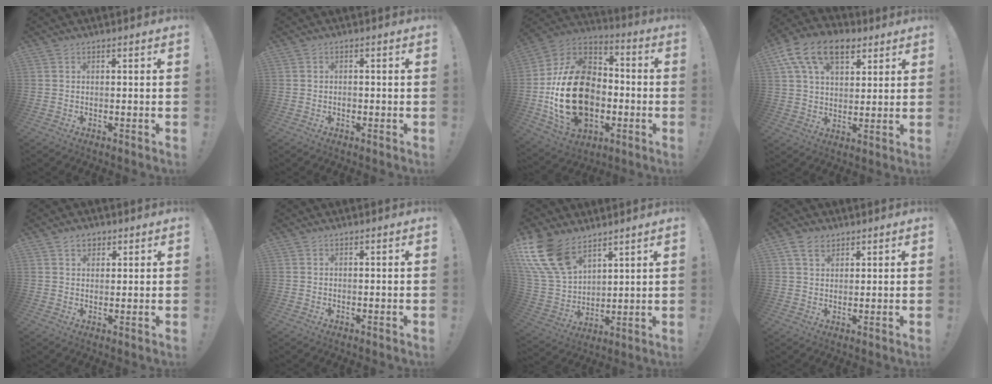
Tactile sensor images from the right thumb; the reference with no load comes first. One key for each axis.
{"total": 0.9, "fx": -0.5, "fy": 0.6, "fz": 0.4, "tx": 0.000, "ty": 0.000, "tz": -0.011}
{"total": 26.2, "fx": -4.5, "fy": 18.3, "fz": 18.2, "tx": -0.341, "ty": 0.035, "tz": -0.055}
{"total": 15.5, "fx": 7.7, "fy": 9.6, "fz": 9.5, "tx": -0.162, "ty": -0.021, "tz": 0.143}
{"total": 3.8, "fx": 2.2, "fy": 2.6, "fz": 1.6, "tx": -0.016, "ty": -0.005, "tz": 0.038}
{"total": 0.0}
{"total": 18.1, "fx": 11.2, "fy": 10.3, "fz": 9.8, "tx": -0.217, "ty": -0.065, "tz": 0.214}
{"total": 5.6, "fx": 3.3, "fy": 3.7, "fz": 2.6, "tx": -0.045, "ty": -0.007, "tz": 0.062}